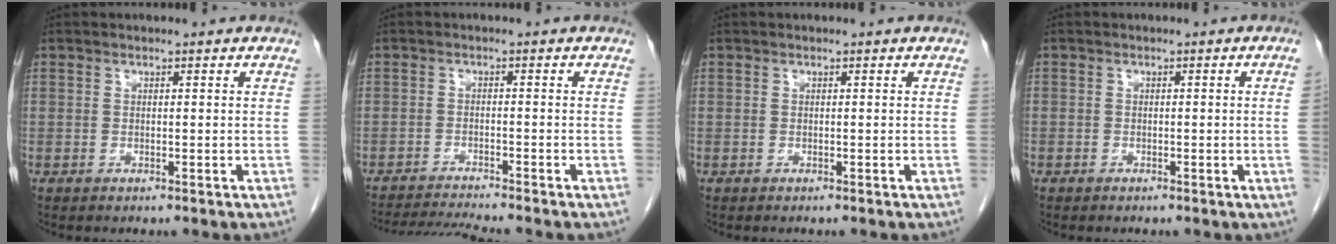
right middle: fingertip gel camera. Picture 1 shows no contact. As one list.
[{"total": 5.8, "force": [-5.5, -1.5, 1.3], "torque": [-0.022, -0.016, -0.094]}, {"total": 0.0}, {"total": 1.2, "force": [-0.3, -0.4, 1.1], "torque": [-0.013, 0.000, -0.006]}]